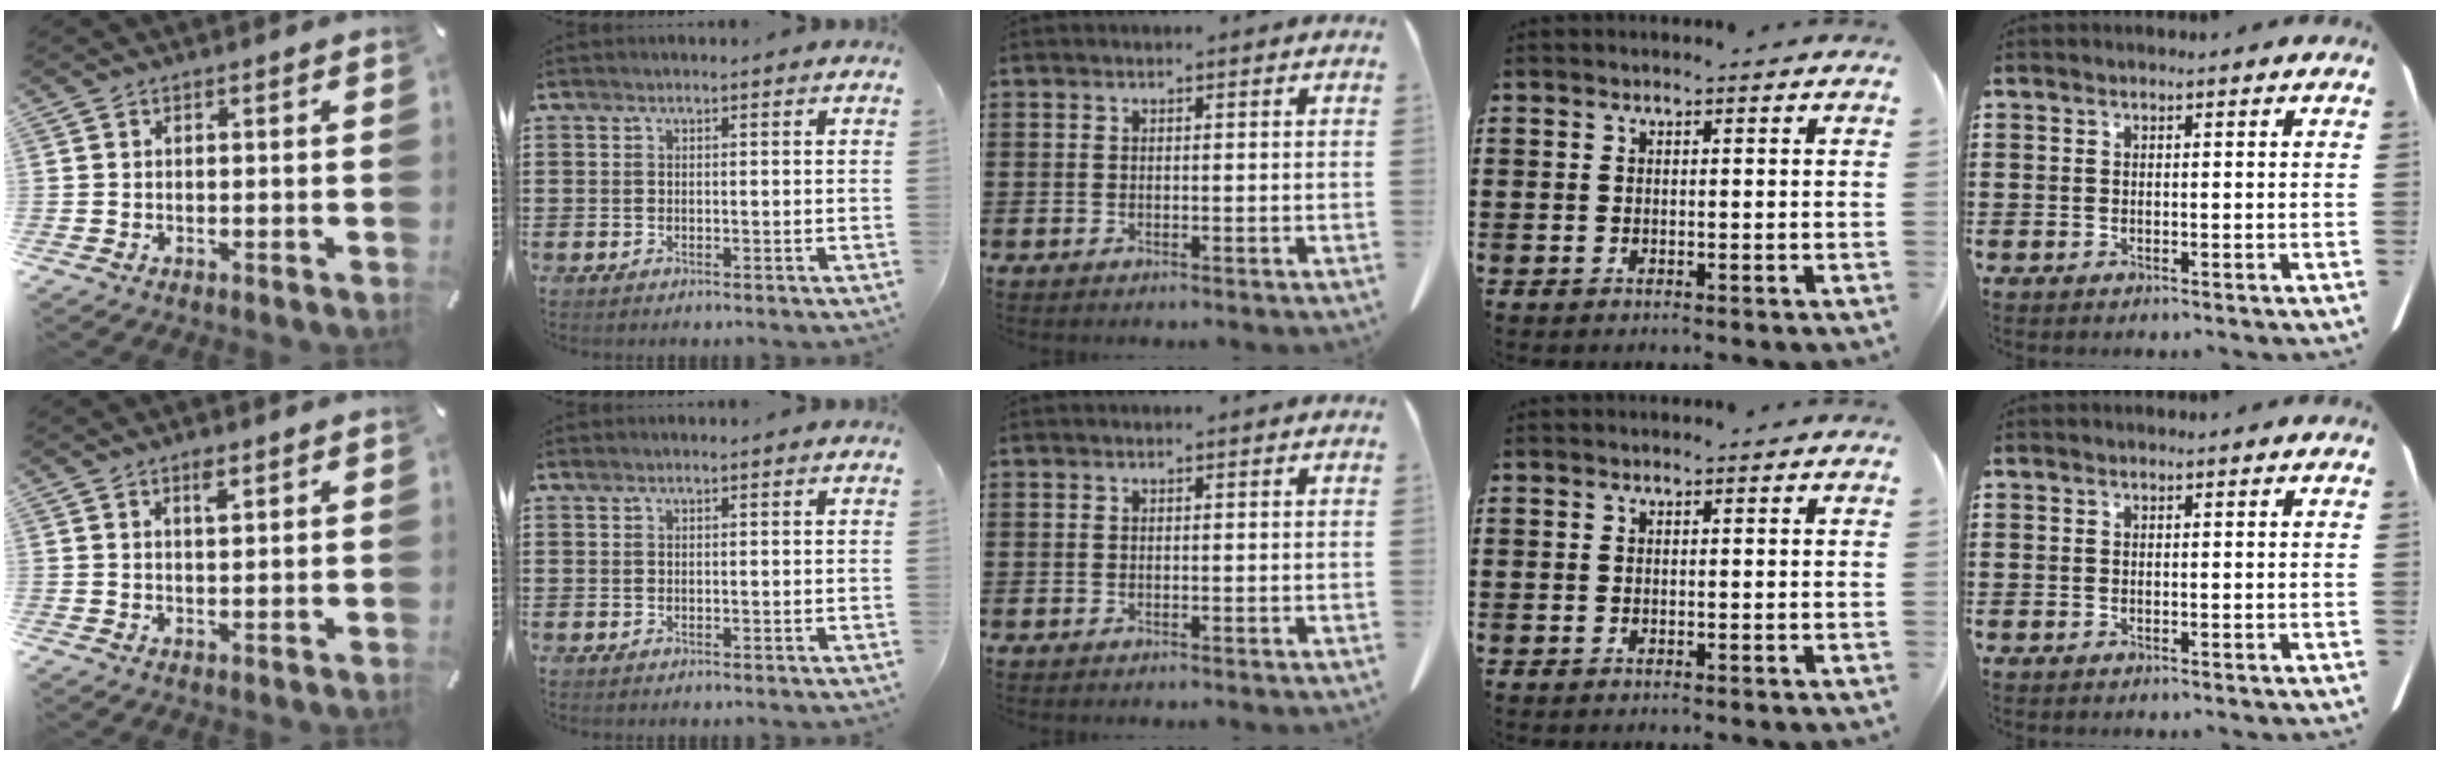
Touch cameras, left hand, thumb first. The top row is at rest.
{"thumb": {"total": 2.6, "force": [1.7, 0.8, 1.8], "torque": [-0.032, -0.002, 0.029]}}